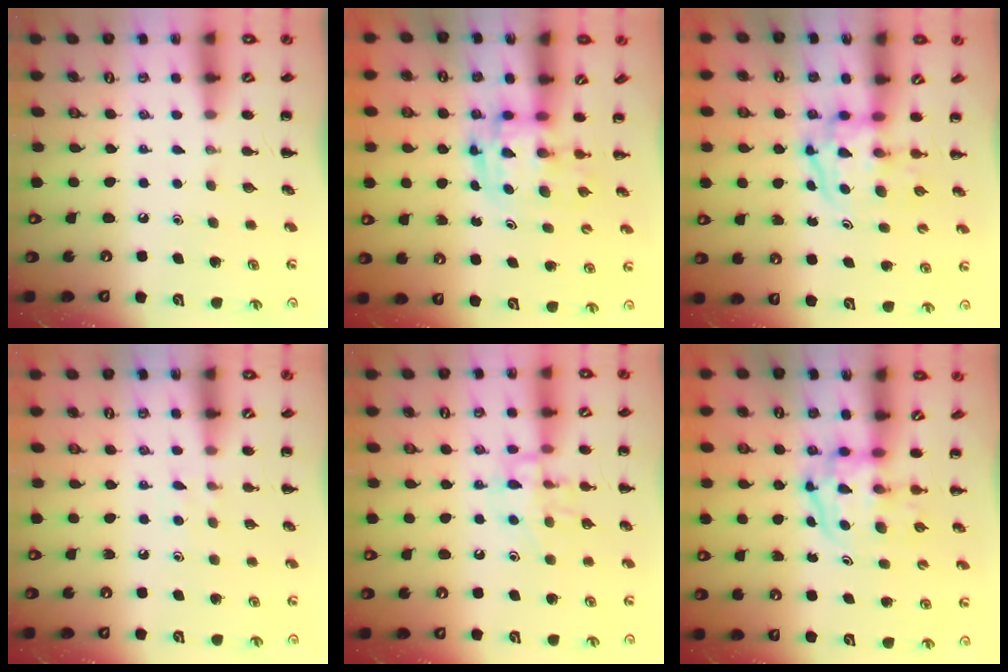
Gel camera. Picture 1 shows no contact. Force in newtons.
{"total": 3.0, "press": 2.9, "slide": 0.5}
{"total": 3.7, "press": 3.7, "slide": 0.6}
{"total": 3.5, "press": 3.3, "slide": 1.2}
{"total": 12.0, "press": 11.9, "slide": 0.9}
{"total": 3.7, "press": 3.6, "slide": 0.5}